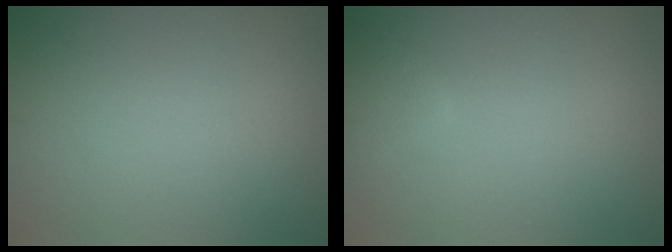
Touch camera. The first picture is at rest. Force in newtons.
{"total": 1.5, "press": 1.5, "slide": 0.2}